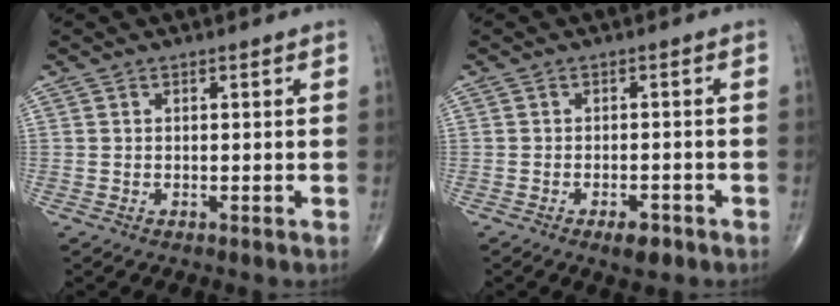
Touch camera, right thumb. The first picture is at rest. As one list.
[{"total": 3.3, "force": [-2.0, 1.3, 2.2], "torque": [-0.031, 0.004, -0.030]}]